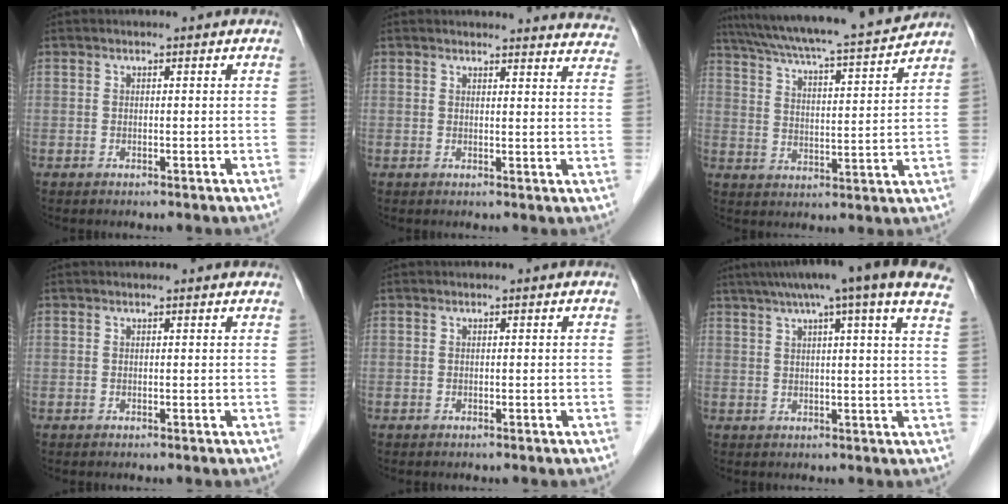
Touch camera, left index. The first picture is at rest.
{"total": 15.0, "force": [14.8, 2.0, 1.9], "torque": [0.011, -0.057, 0.132]}
{"total": 17.6, "force": [15.9, -0.2, 7.5], "torque": [-0.136, -0.004, 0.236]}
{"total": 1.7, "force": [1.7, 0.2, 0.4], "torque": [-0.012, 0.010, 0.015]}
{"total": 0.0}
{"total": 18.3, "force": [13.3, -0.3, 12.5], "torque": [-0.198, 0.032, 0.160]}